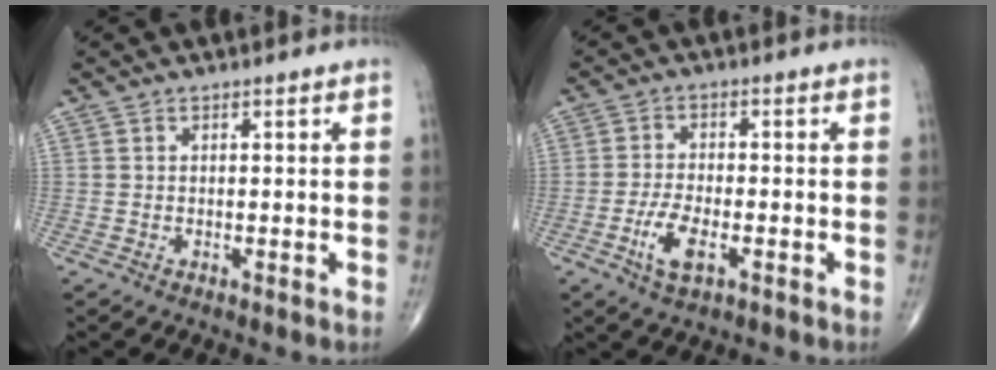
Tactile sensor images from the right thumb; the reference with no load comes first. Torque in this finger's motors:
{"motor_torque": [-0.36, 0.12, 0.67, 0.18, 0.21]}